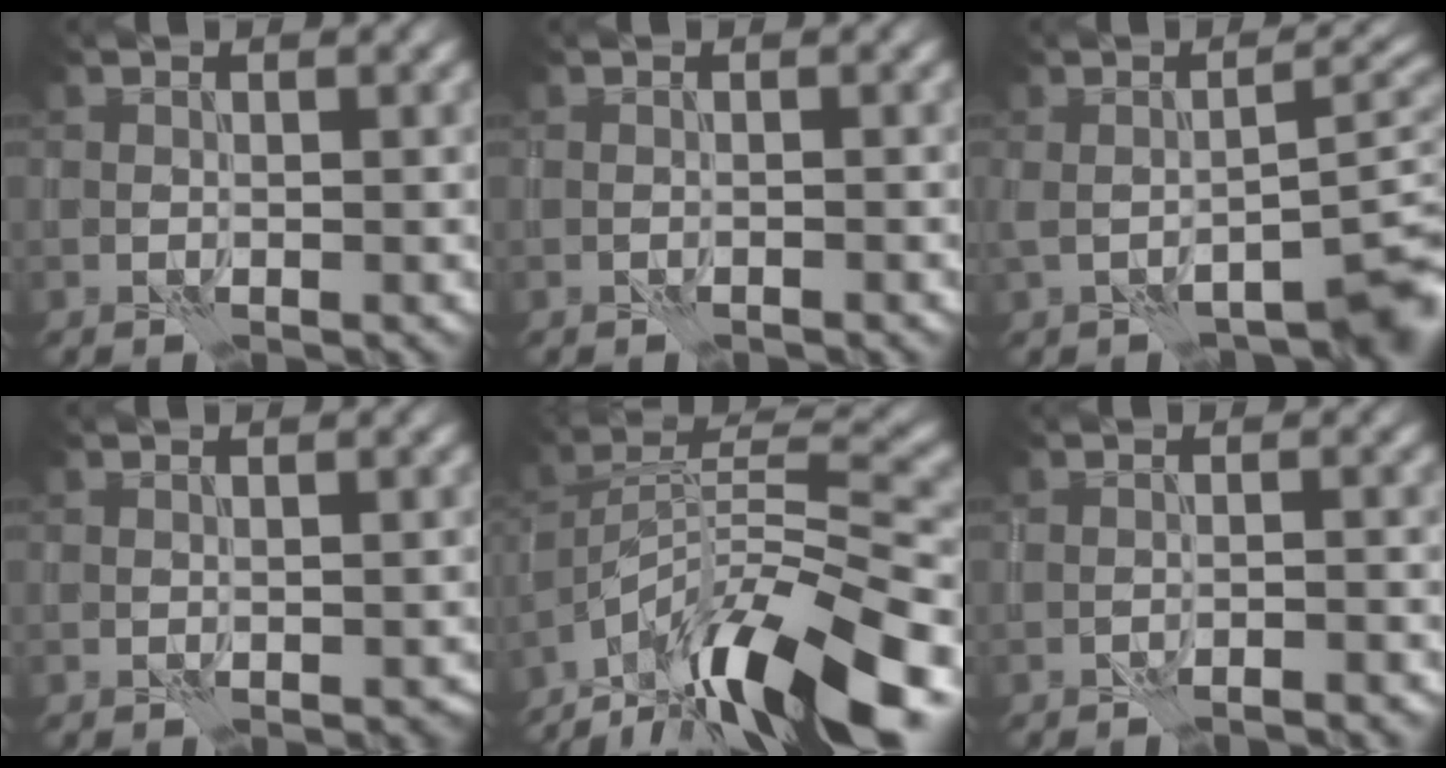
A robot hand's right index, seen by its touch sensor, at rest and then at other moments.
{"total": 0.7, "force": [-0.6, 0.2, 0.3], "torque": [-0.007, 0.000, -0.009]}
{"total": 5.9, "force": [-2.2, 1.9, 5.2], "torque": [-0.062, 0.000, -0.032]}
{"total": 0.6, "force": [-0.3, 0.4, 0.4], "torque": [-0.008, -0.005, 0.000]}
{"total": 14.2, "force": [-10.1, 3.6, 9.2], "torque": [-0.164, 0.020, -0.180]}
{"total": 2.2, "force": [-2.0, 0.2, 0.9], "torque": [-0.015, 0.009, -0.031]}